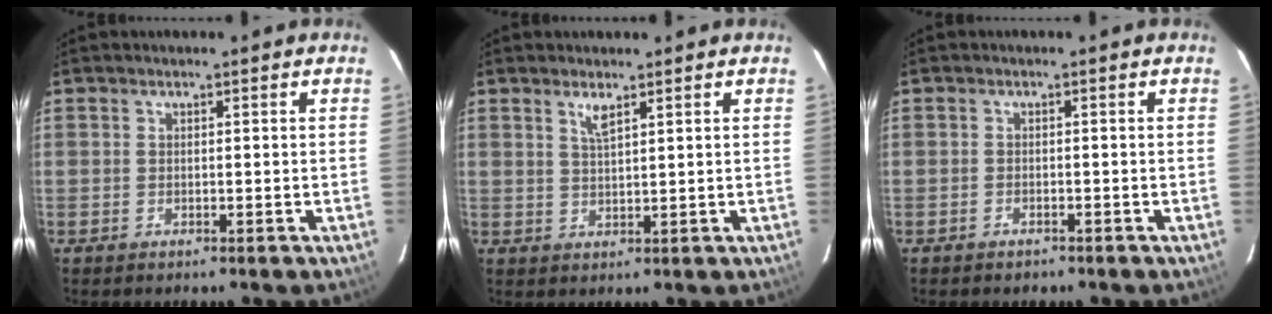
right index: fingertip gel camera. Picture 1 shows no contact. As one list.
[{"total": 2.4, "force": [1.6, 0.4, 1.8], "torque": [-0.035, 0.000, 0.031]}, {"total": 1.3, "force": [-1.1, 0.7, 0.2], "torque": [-0.006, 0.003, -0.015]}]